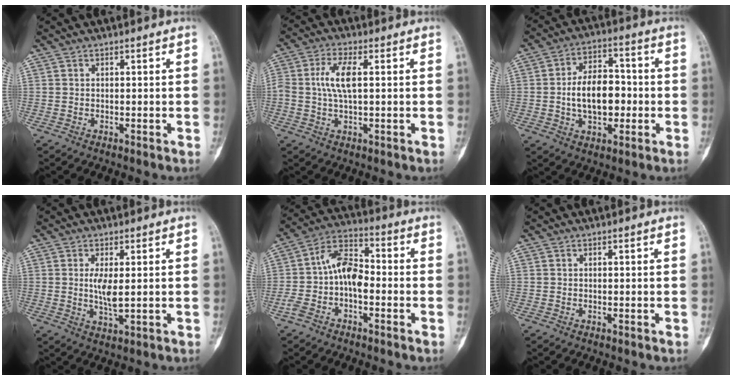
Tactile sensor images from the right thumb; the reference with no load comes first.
{"total": 6.6, "force": [0.8, 2.5, 6.1], "torque": [-0.136, 0.008, 0.015]}
{"total": 12.0, "force": [-1.1, 7.4, 9.4], "torque": [-0.131, 0.023, -0.019]}
{"total": 4.5, "force": [0.5, 1.2, 4.3], "torque": [-0.093, -0.014, 0.013]}
{"total": 10.3, "force": [-2.2, 5.7, 8.4], "torque": [-0.156, 0.043, -0.052]}
{"total": 0.0}